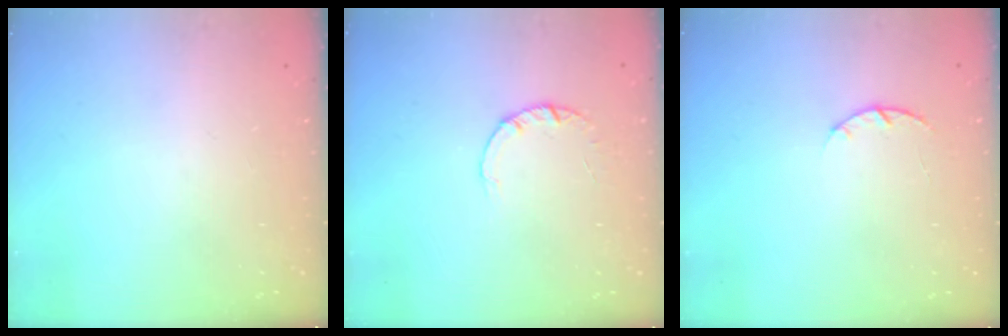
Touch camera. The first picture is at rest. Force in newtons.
{"total": 1.8, "press": 1.8, "slide": 0.1}
{"total": 2.9, "press": 2.9, "slide": 0.5}